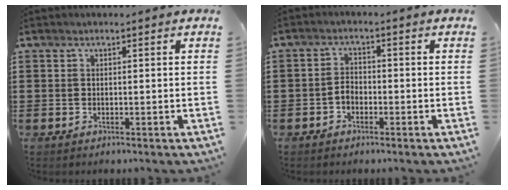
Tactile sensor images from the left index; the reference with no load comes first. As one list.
[{"total": 2.1, "force": [-1.0, 1.3, 1.3], "torque": [-0.028, 0.006, -0.021]}]